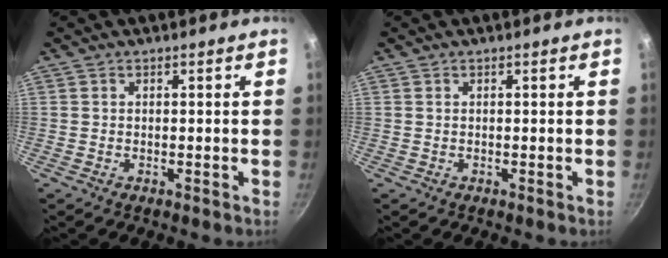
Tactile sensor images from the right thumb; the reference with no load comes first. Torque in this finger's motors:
{"motor_torque": [-0.17, 0.17, -0.01, 0.00, 0.01]}